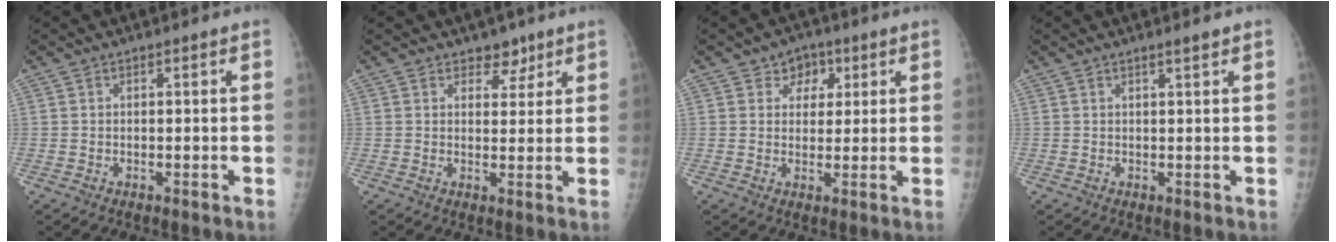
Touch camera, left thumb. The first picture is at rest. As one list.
[{"total": 3.4, "force": [2.4, 2.2, 1.0], "torque": [0.012, -0.014, 0.032]}, {"total": 4.9, "force": [2.2, 4.0, 1.7], "torque": [0.012, -0.004, 0.027]}, {"total": 1.3, "force": [0.9, -0.1, 1.0], "torque": [-0.015, -0.006, 0.015]}]